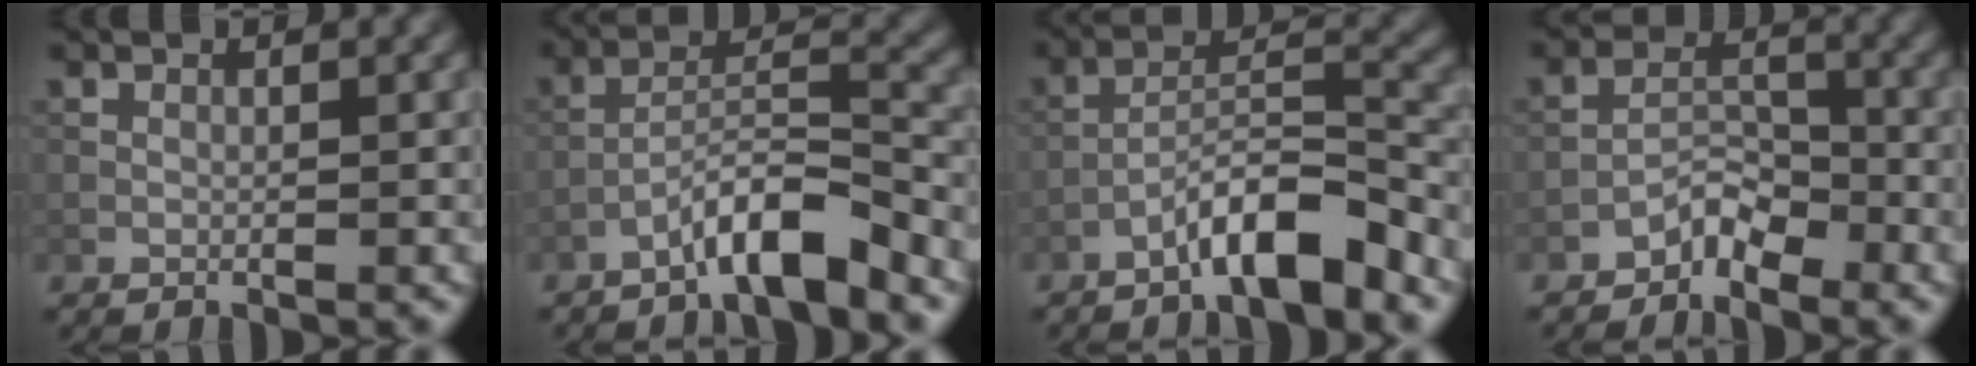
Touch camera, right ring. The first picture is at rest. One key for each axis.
{"total": 5.5, "fx": -3.9, "fy": 0.9, "fz": 3.7, "tx": -0.064, "ty": 0.015, "tz": -0.074}
{"total": 6.0, "fx": -4.1, "fy": 1.2, "fz": 4.2, "tx": -0.071, "ty": 0.014, "tz": -0.076}
{"total": 2.6, "fx": -2.1, "fy": 1.1, "fz": 0.9, "tx": -0.008, "ty": 0.016, "tz": -0.039}